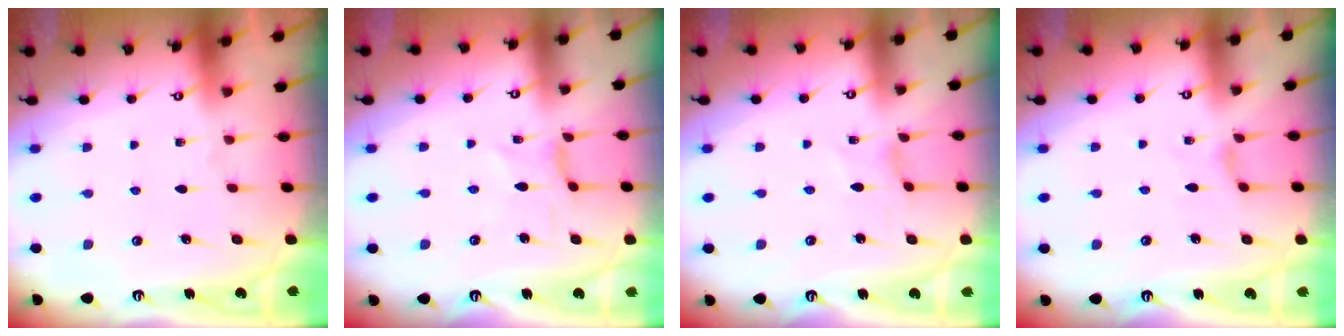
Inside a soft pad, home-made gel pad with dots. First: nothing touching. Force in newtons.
{"total": 0.0}
{"total": 0.0}
{"total": 1.9, "press": 1.9, "slide": 0.4}